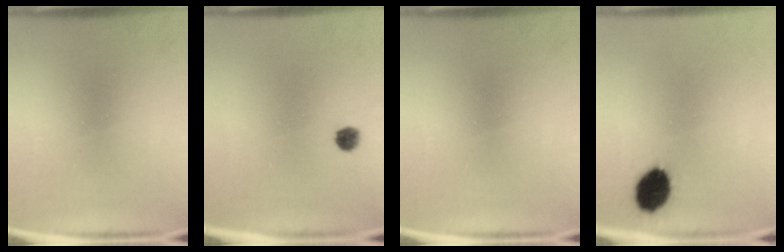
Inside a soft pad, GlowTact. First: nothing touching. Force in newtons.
{"total": 2.2}
{"total": 0.0}
{"total": 8.6}